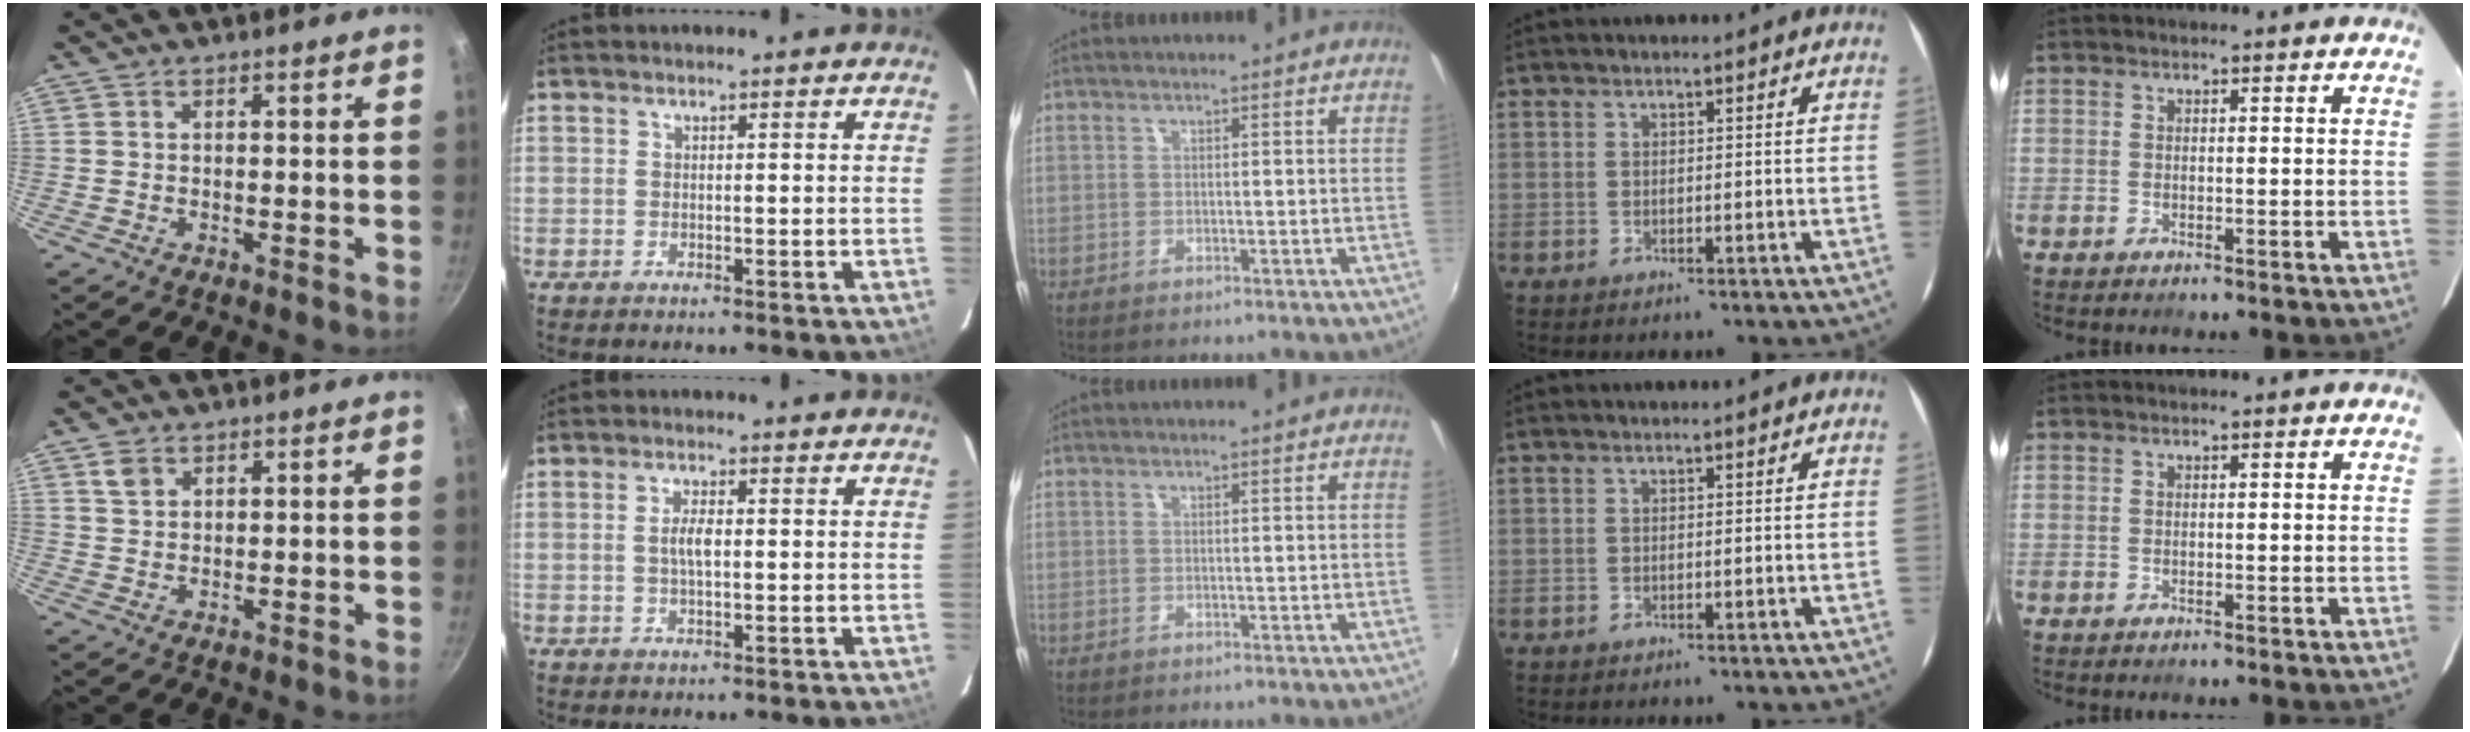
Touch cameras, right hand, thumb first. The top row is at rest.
{"thumb": {"total": 2.9, "force": [1.5, 2.0, 1.4], "torque": [-0.017, -0.001, 0.030]}, "index": {"total": 2.8, "force": [0.0, 0.9, 2.7], "torque": [-0.052, 0.003, 0.000]}}